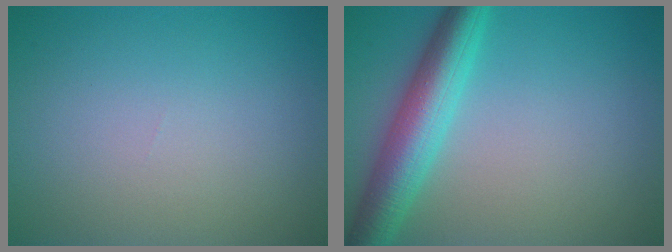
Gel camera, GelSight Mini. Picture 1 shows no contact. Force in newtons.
{"total": 6.0, "press": 6.0, "slide": 0.1}